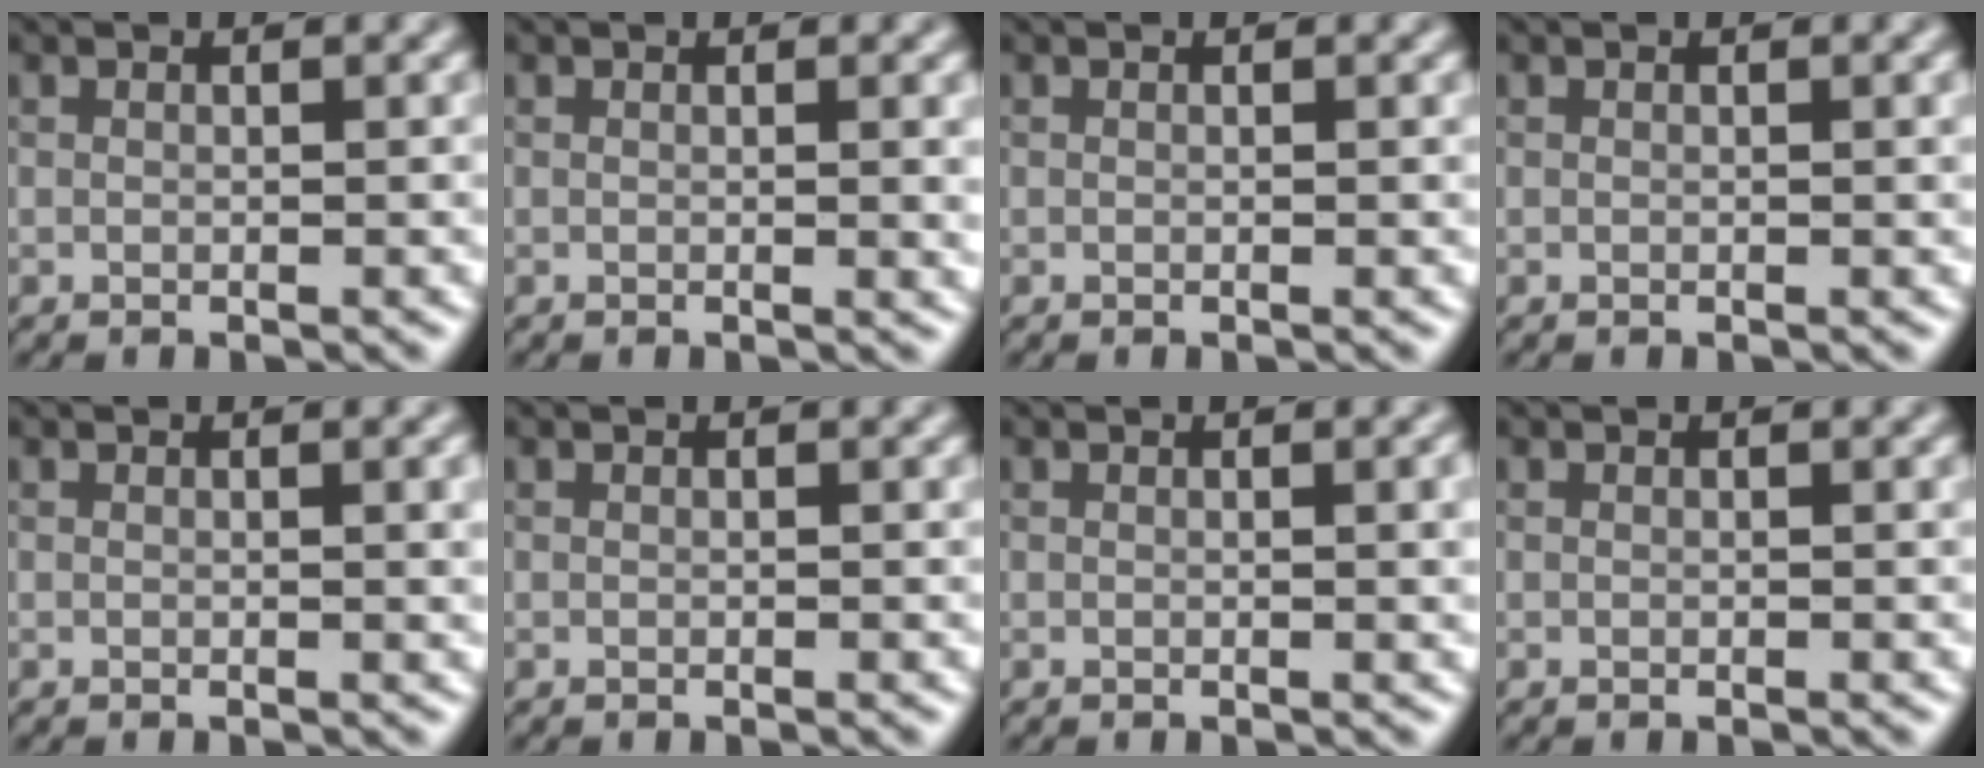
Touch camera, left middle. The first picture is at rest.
{"total": 1.8, "force": [0.2, 0.6, 1.7], "torque": [-0.013, 0.004, 0.004]}
{"total": 0.0}
{"total": 0.9, "force": [0.2, 0.3, 0.8], "torque": [-0.006, 0.004, 0.002]}
{"total": 1.9, "force": [0.4, 0.7, 1.7], "torque": [-0.014, 0.007, 0.006]}
{"total": 0.0}
{"total": 2.3, "force": [0.4, 0.8, 2.1], "torque": [-0.017, 0.009, 0.007]}
{"total": 0.0}